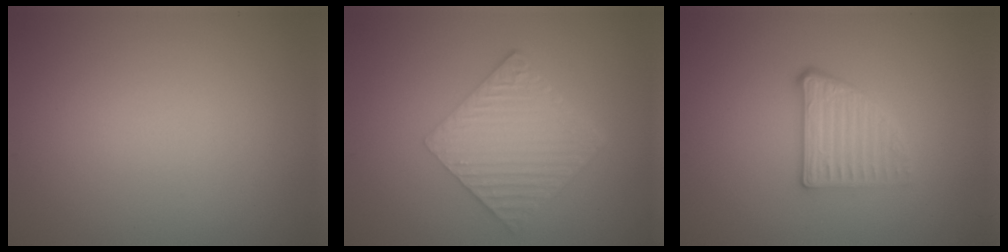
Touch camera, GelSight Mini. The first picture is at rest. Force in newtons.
{"total": 6.3, "press": 4.3, "slide": 4.6}
{"total": 2.8, "press": 2.5, "slide": 1.2}